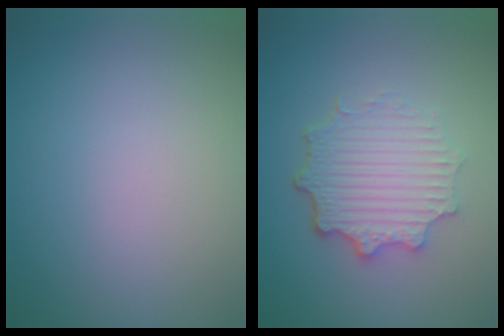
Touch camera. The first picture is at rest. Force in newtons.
{"total": 5.0, "press": 3.9, "slide": 3.2}